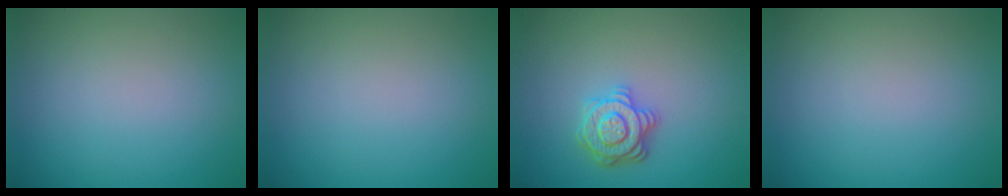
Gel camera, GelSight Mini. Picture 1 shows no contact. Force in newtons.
{"total": 0.0}
{"total": 3.2, "press": 3.0, "slide": 1.1}
{"total": 0.0}